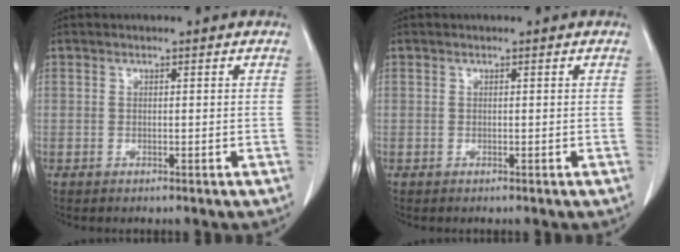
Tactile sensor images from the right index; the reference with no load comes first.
{"total": 0.0}